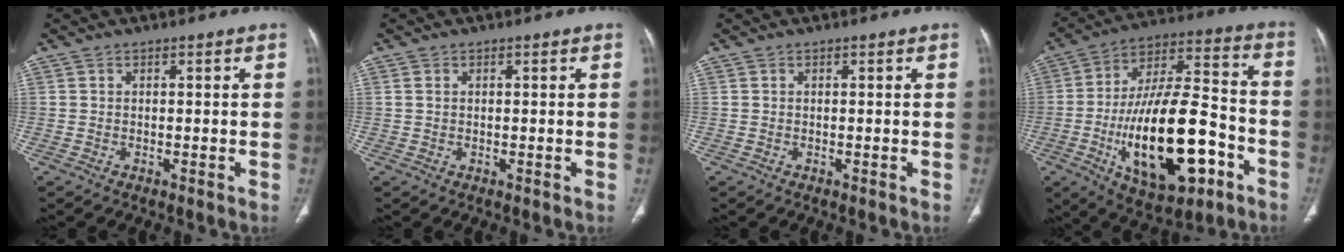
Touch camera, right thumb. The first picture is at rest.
{"total": 1.0, "force": [0.3, 0.6, 0.7], "torque": [-0.017, 0.001, 0.010]}
{"total": 0.0}
{"total": 26.3, "force": [-8.3, 11.5, 22.2], "torque": [-0.389, 0.034, -0.122]}